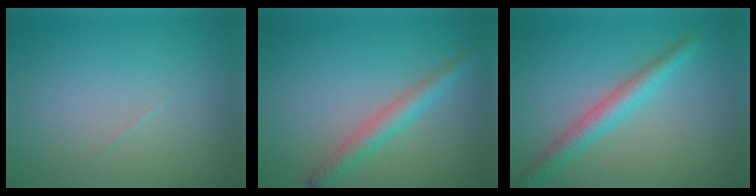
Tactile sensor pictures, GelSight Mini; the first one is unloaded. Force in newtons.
{"total": 2.8, "press": 2.8, "slide": 0.1}
{"total": 3.4, "press": 3.4, "slide": 0.1}